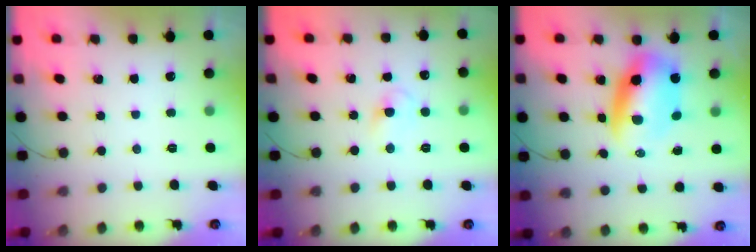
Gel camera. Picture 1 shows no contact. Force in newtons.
{"total": 3.1, "press": 2.8, "slide": 1.2}
{"total": 10.8, "press": 10.4, "slide": 2.7}